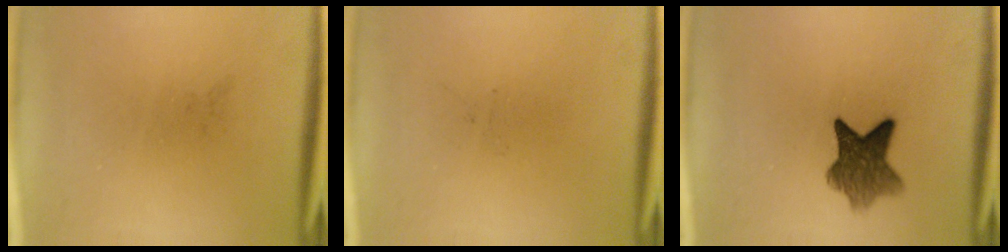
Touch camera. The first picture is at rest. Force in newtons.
{"total": 0.0}
{"total": 7.2}